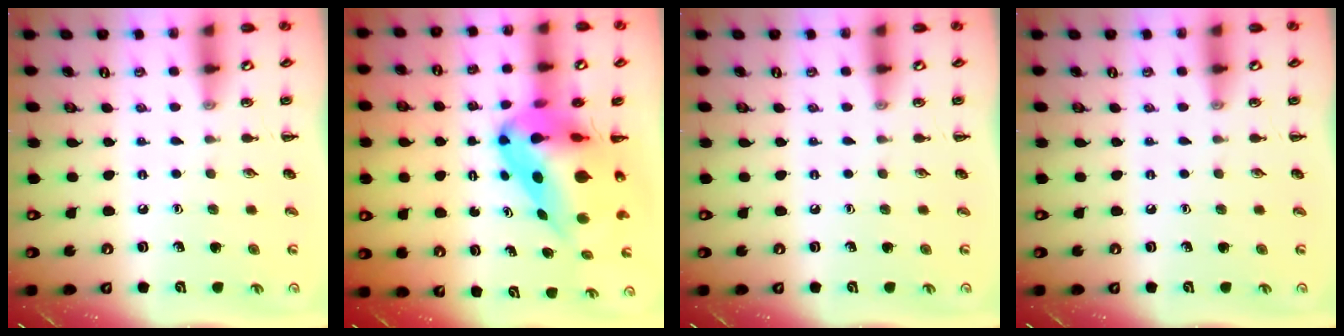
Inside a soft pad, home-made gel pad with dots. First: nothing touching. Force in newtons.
{"total": 11.0, "press": 10.6, "slide": 3.1}
{"total": 0.0}
{"total": 0.0}